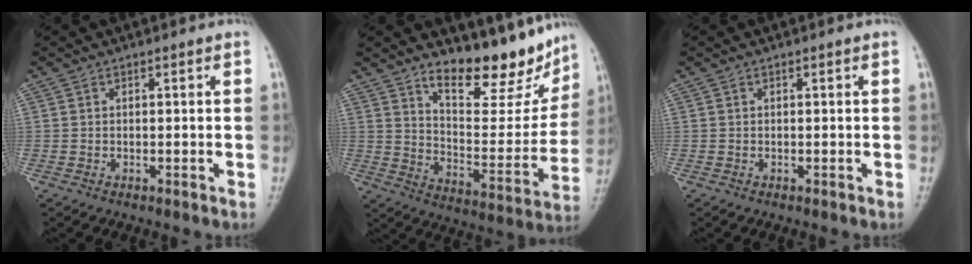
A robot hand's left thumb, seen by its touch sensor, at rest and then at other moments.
{"total": 15.9, "force": [12.6, 5.5, 8.0], "torque": [-0.067, -0.092, 0.198]}
{"total": 0.0}